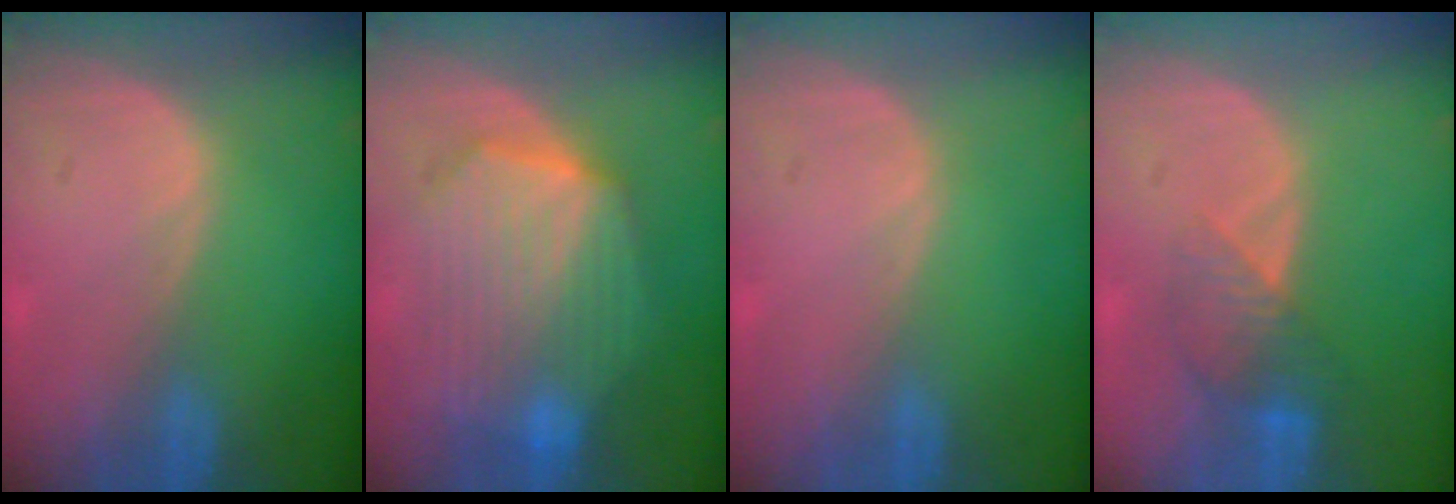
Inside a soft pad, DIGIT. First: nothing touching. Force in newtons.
{"total": 10.9, "press": 10.9, "slide": 0.8}
{"total": 0.0}
{"total": 4.2, "press": 4.1, "slide": 0.8}